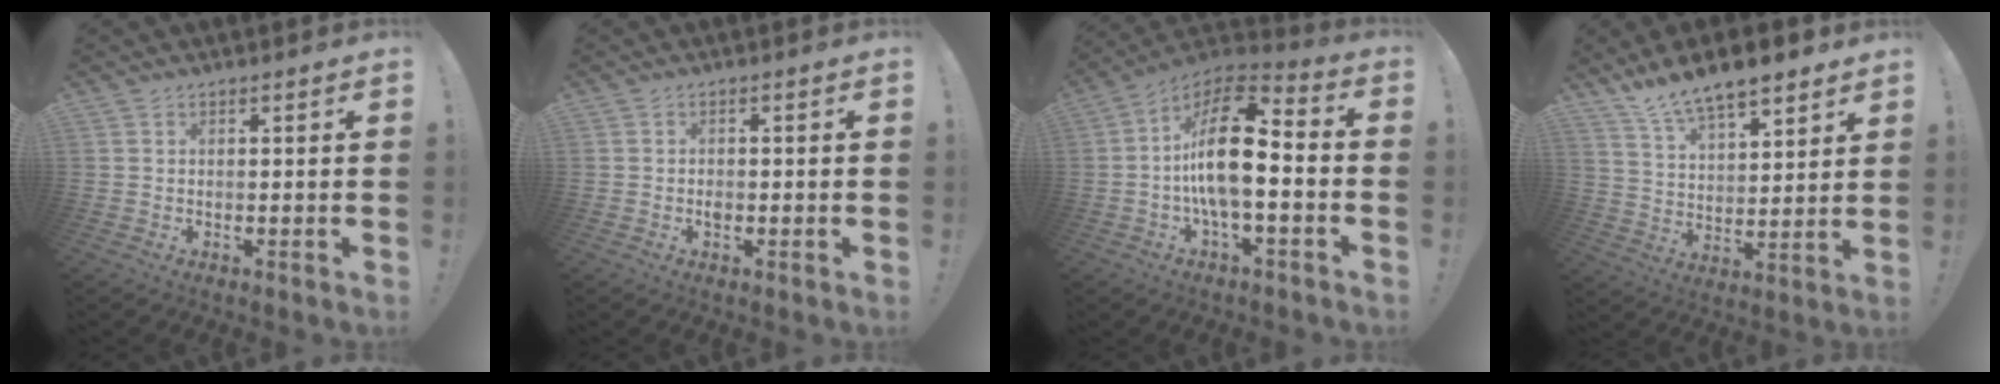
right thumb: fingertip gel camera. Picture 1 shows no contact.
{"total": 1.3, "force": [-0.6, 0.9, 0.7], "torque": [-0.006, -0.001, -0.012]}
{"total": 18.8, "force": [-0.6, 8.3, 16.8], "torque": [-0.292, 0.013, -0.014]}
{"total": 11.5, "force": [9.8, 3.2, 5.2], "torque": [-0.103, -0.066, 0.179]}